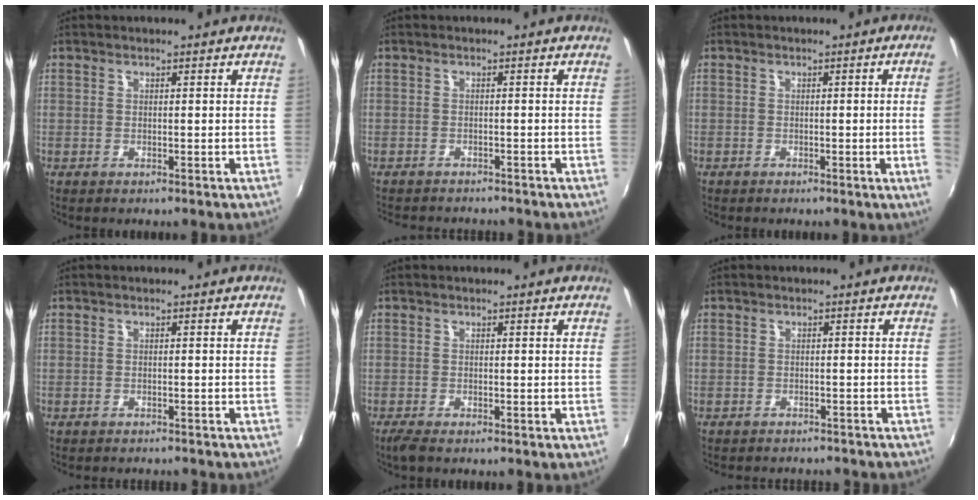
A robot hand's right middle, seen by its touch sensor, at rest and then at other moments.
{"total": 4.8, "force": [-4.5, 1.1, 1.3], "torque": [-0.038, -0.014, -0.068]}
{"total": 3.3, "force": [-0.1, -1.9, 2.7], "torque": [-0.048, -0.012, 0.006]}
{"total": 3.1, "force": [-2.9, 0.7, 0.9], "torque": [-0.025, -0.013, -0.042]}
{"total": 2.0, "force": [-1.5, 0.2, 1.3], "torque": [-0.029, -0.009, -0.029]}
{"total": 7.3, "force": [-6.6, 1.8, 2.5], "torque": [-0.058, -0.015, -0.087]}